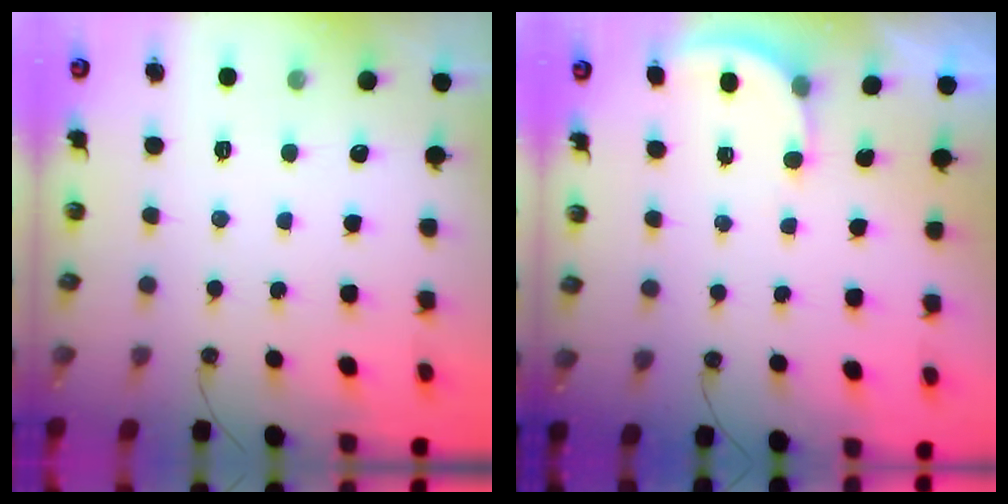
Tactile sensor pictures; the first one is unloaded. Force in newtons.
{"total": 2.4, "press": 2.4, "slide": 0.3}